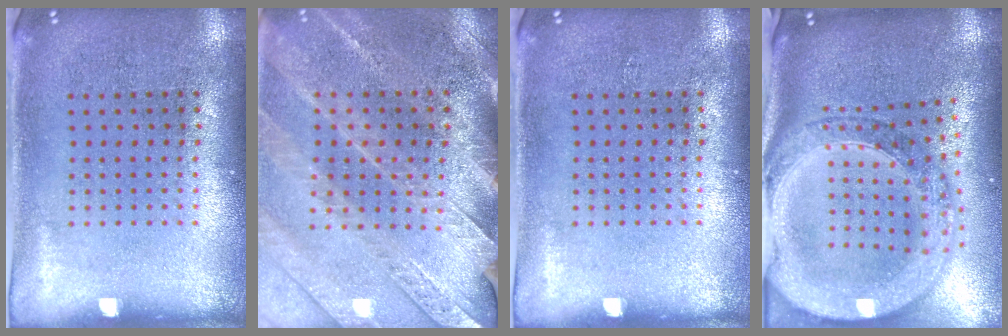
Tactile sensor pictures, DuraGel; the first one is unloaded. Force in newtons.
{"total": 2.9, "press": 2.8, "slide": 0.4}
{"total": 0.0}
{"total": 3.4, "press": 2.7, "slide": 2.0}